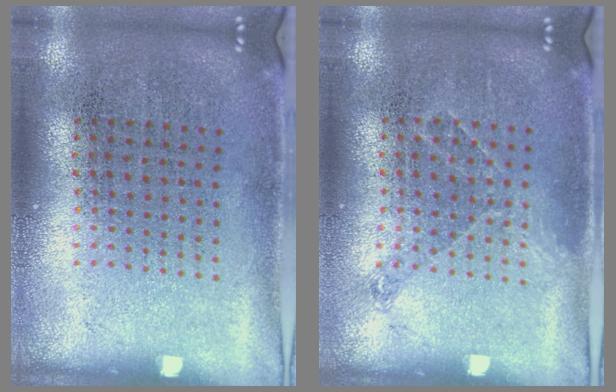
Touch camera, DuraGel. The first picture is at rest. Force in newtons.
{"total": 0.9, "press": 0.7, "slide": 0.5}